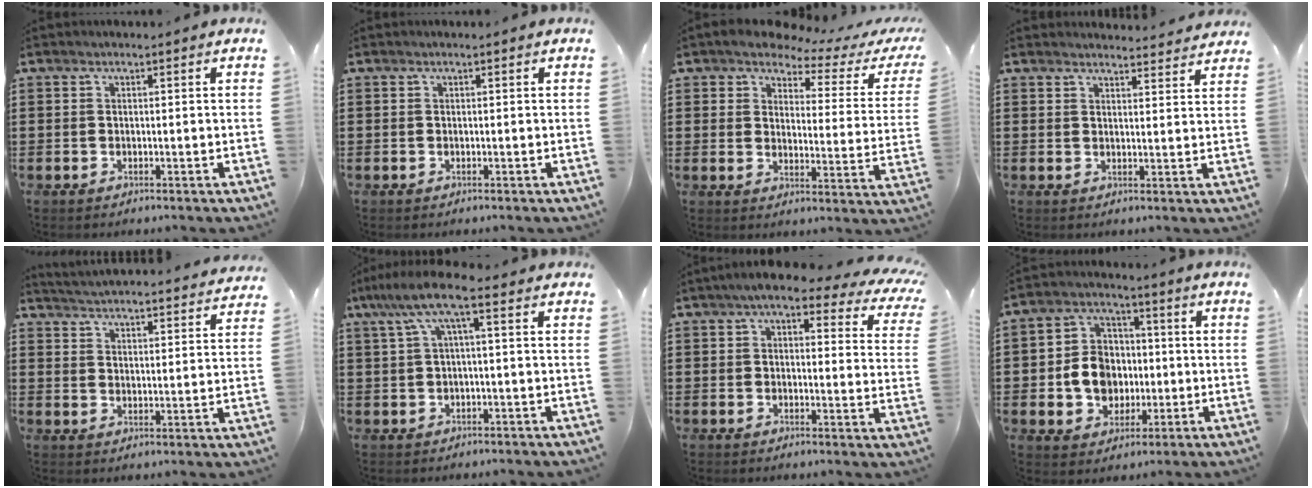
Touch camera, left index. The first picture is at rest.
{"total": 0.0}
{"total": 4.0, "force": [3.4, 1.4, 1.5], "torque": [-0.046, -0.019, 0.052]}
{"total": 3.0, "force": [3.0, 0.1, 0.2], "torque": [-0.004, -0.017, 0.056]}
{"total": 4.1, "force": [4.0, -0.7, 0.1], "torque": [-0.023, -0.034, 0.066]}
{"total": 6.9, "force": [1.8, 1.0, 6.6], "torque": [-0.136, 0.004, 0.027]}
{"total": 6.3, "force": [4.9, 1.5, 3.7], "torque": [-0.072, -0.017, 0.085]}
{"total": 8.4, "force": [-0.8, 7.4, 4.0], "torque": [-0.097, 0.020, -0.013]}